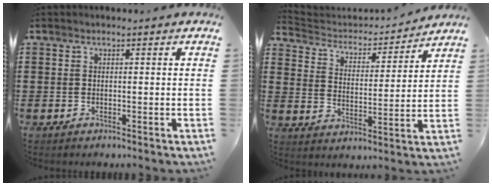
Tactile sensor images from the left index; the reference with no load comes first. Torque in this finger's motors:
{"motor_torque": [-1.57, 0.57, -0.18, -0.05]}